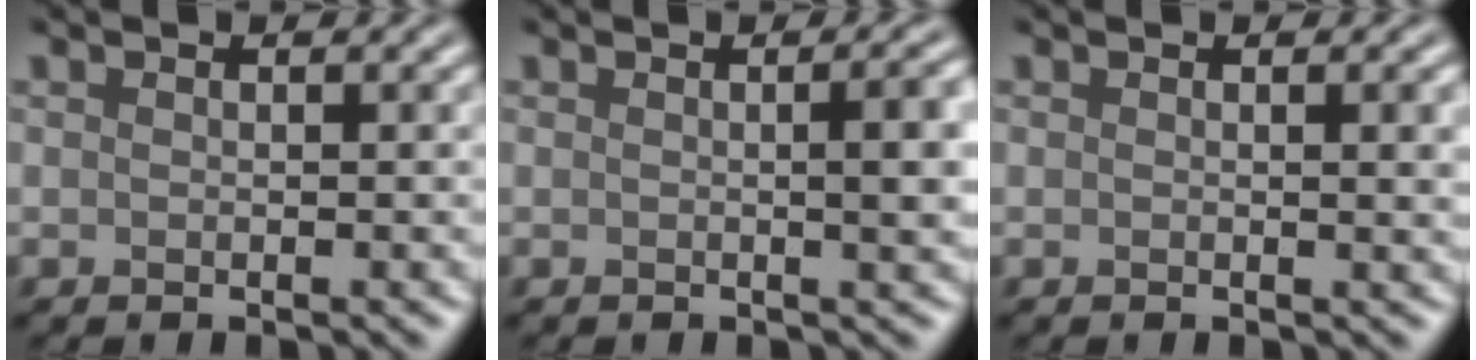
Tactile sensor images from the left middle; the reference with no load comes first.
{"total": 3.8, "force": [0.2, 1.1, 3.6], "torque": [-0.037, 0.010, 0.000]}
{"total": 2.1, "force": [0.3, 0.6, 2.0], "torque": [-0.020, 0.003, 0.000]}